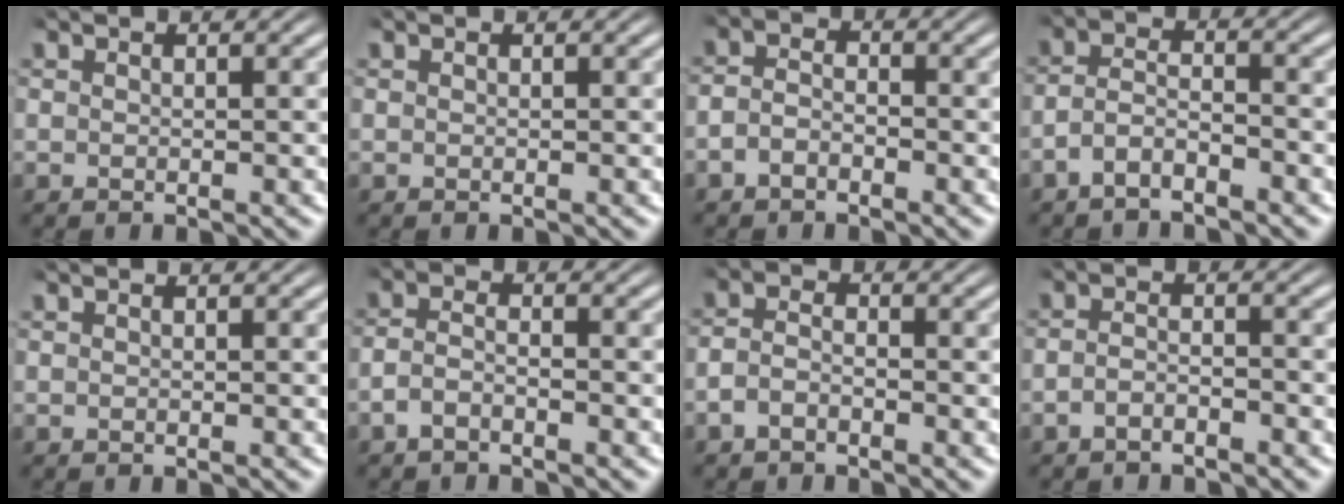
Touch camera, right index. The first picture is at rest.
{"total": 0.0}
{"total": 2.4, "force": [-1.5, 1.5, 1.1], "torque": [-0.028, -0.011, -0.024]}
{"total": 3.8, "force": [-2.6, 2.2, 1.7], "torque": [-0.039, -0.015, -0.046]}
{"total": 0.0}
{"total": 2.7, "force": [-1.7, 1.4, 1.6], "torque": [-0.042, -0.009, -0.028]}
{"total": 2.4, "force": [-1.4, 1.4, 1.3], "torque": [-0.035, -0.011, -0.022]}
{"total": 2.2, "force": [-1.9, 0.4, 0.9], "torque": [-0.019, -0.007, -0.032]}